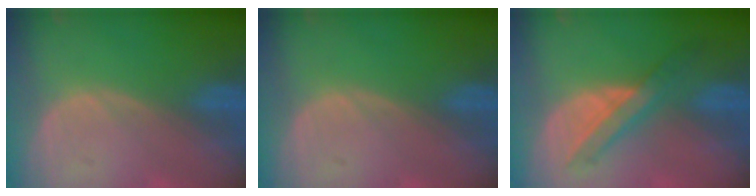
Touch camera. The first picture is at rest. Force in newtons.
{"total": 0.0}
{"total": 6.0, "press": 5.8, "slide": 1.3}